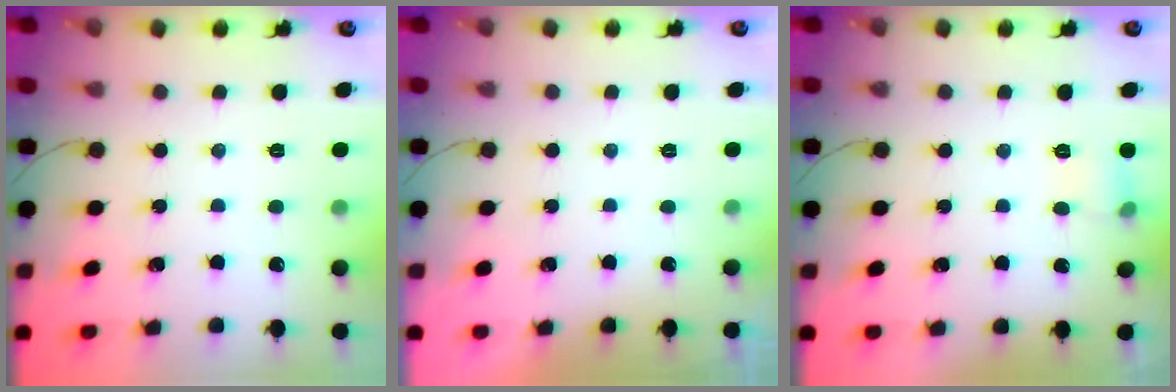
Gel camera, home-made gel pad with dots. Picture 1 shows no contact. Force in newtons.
{"total": 0.0}
{"total": 5.7, "press": 5.4, "slide": 1.7}